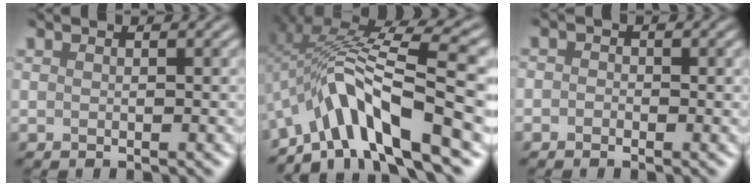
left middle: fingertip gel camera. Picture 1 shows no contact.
{"total": 9.6, "force": [-4.1, 2.2, 8.5], "torque": [-0.151, 0.021, -0.055]}
{"total": 1.1, "force": [-0.9, -0.1, -0.7], "torque": [-0.007, -0.006, -0.001]}